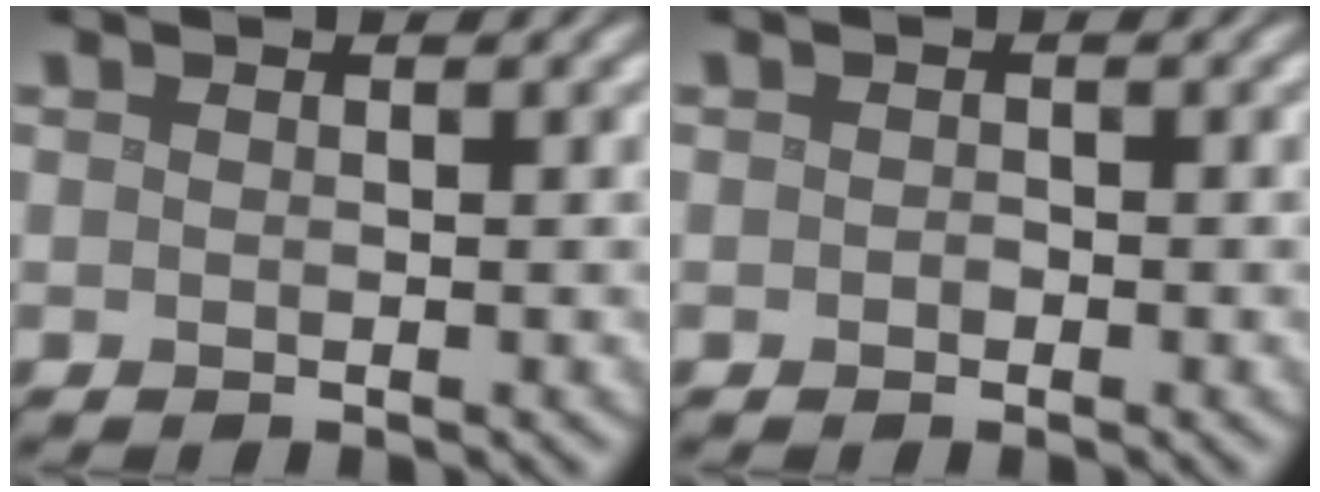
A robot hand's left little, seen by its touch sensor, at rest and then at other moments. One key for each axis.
{"total": 0.5, "fx": -0.2, "fy": 0.4, "fz": 0.2, "tx": -0.005, "ty": -0.004, "tz": -0.005}